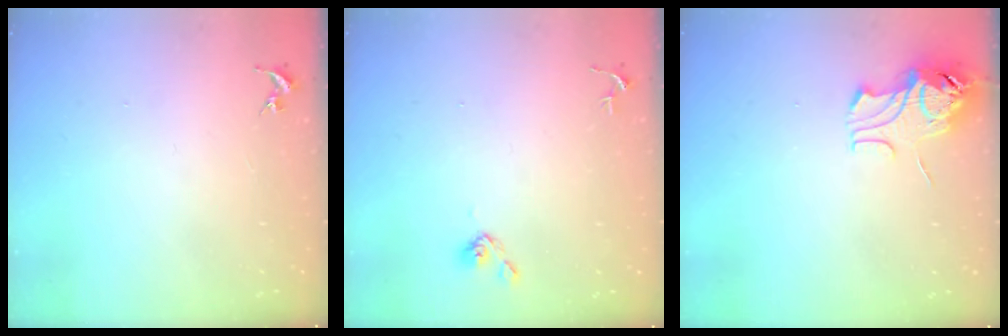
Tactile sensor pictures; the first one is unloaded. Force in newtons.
{"total": 4.8, "press": 4.8, "slide": 0.6}
{"total": 10.2, "press": 10.2, "slide": 1.2}